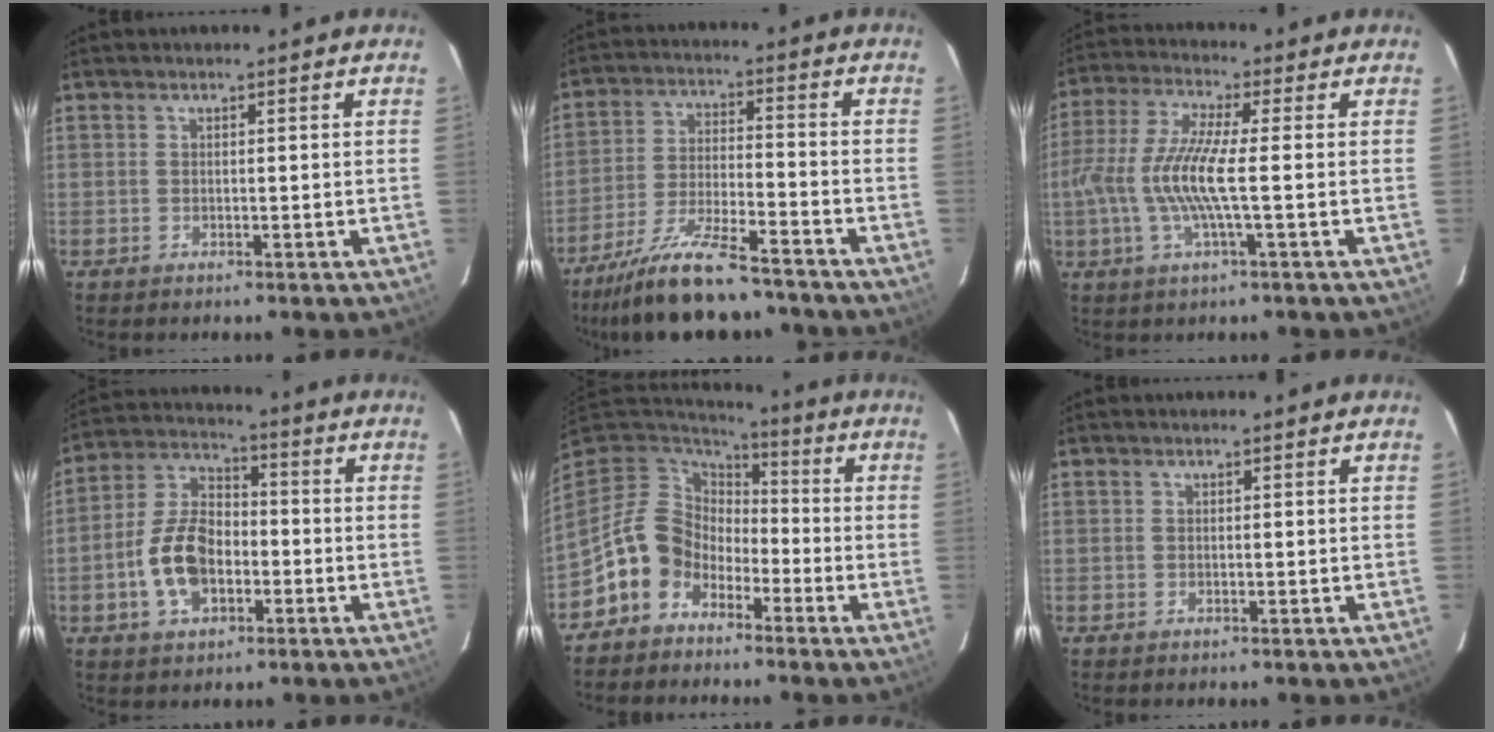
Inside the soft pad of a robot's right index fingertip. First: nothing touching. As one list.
[{"total": 15.4, "force": [-13.0, 2.7, 7.9], "torque": [-0.170, -0.024, -0.222]}, {"total": 10.3, "force": [-1.6, 0.7, 10.2], "torque": [-0.217, -0.002, -0.032]}, {"total": 11.3, "force": [-3.4, 7.0, 8.2], "torque": [-0.170, 0.021, -0.058]}, {"total": 11.3, "force": [-6.6, 8.6, 3.0], "torque": [-0.081, 0.030, -0.128]}, {"total": 0.0}]